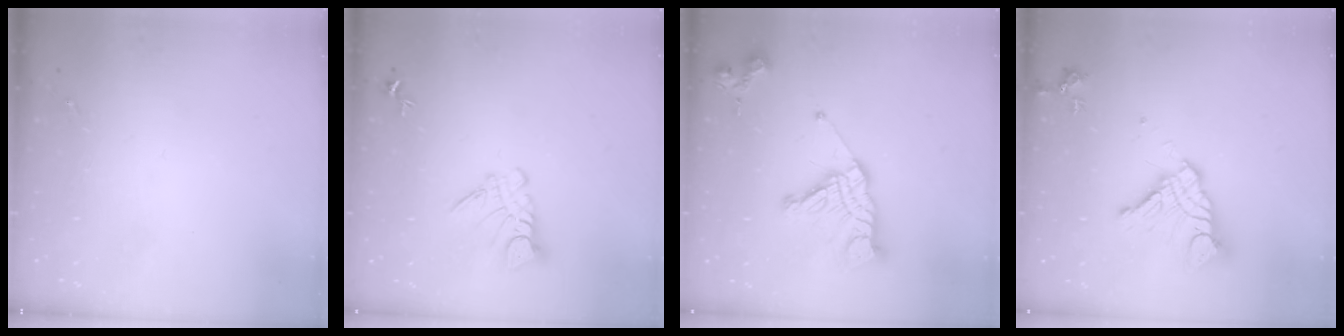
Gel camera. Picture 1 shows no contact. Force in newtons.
{"total": 9.2, "press": 9.2, "slide": 0.9}
{"total": 16.2, "press": 16.1, "slide": 1.6}
{"total": 15.8, "press": 15.7, "slide": 1.7}